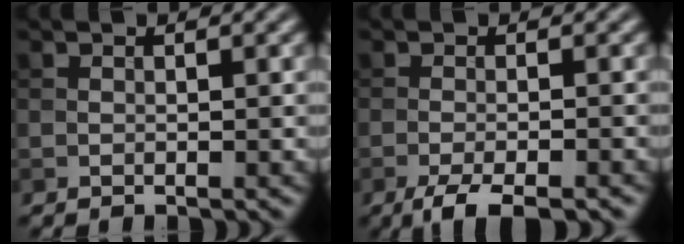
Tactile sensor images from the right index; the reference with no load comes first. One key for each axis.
{"total": 3.9, "fx": -2.7, "fy": 0.7, "fz": 2.7, "tx": -0.049, "ty": -0.004, "tz": -0.050}